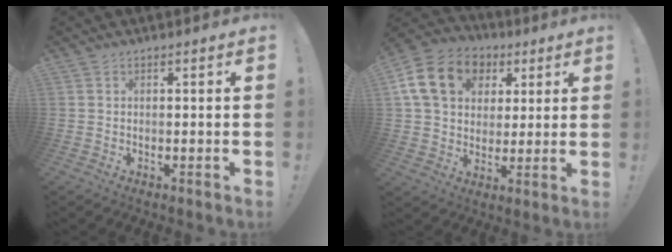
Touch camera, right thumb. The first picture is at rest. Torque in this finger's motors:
{"motor_torque": [0.78, 1.84, 0.53, -0.35, 0.19]}